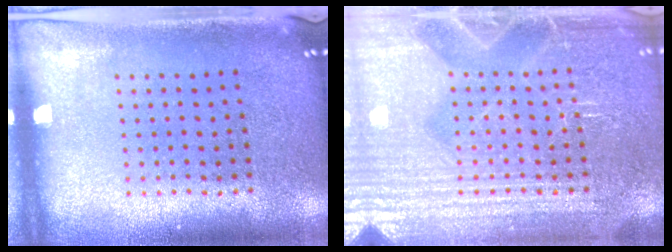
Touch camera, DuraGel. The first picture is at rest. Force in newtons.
{"total": 6.2, "press": 6.1, "slide": 0.8}